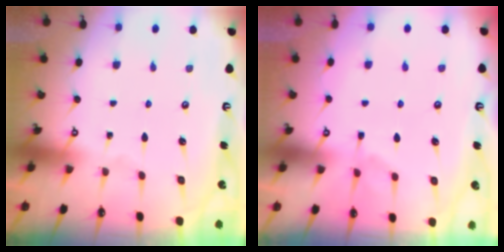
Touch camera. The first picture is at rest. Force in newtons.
{"total": 1.2, "press": 0.6, "slide": 1.1}